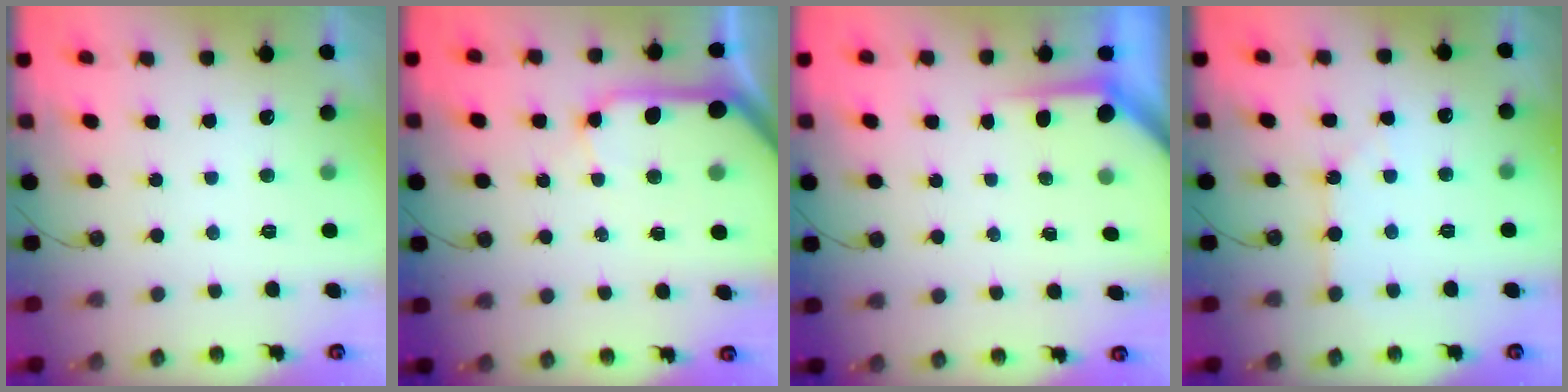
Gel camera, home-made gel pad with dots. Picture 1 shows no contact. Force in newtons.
{"total": 11.7, "press": 11.6, "slide": 1.6}
{"total": 3.7, "press": 3.7, "slide": 0.4}
{"total": 3.9, "press": 3.9, "slide": 0.6}